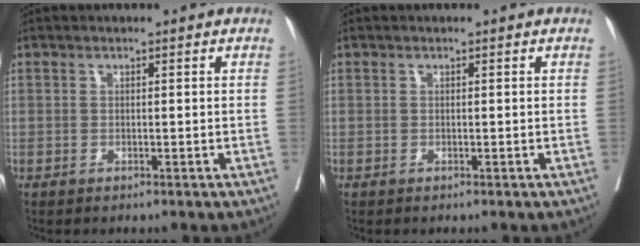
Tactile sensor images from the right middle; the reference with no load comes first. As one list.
[{"total": 0.0}]